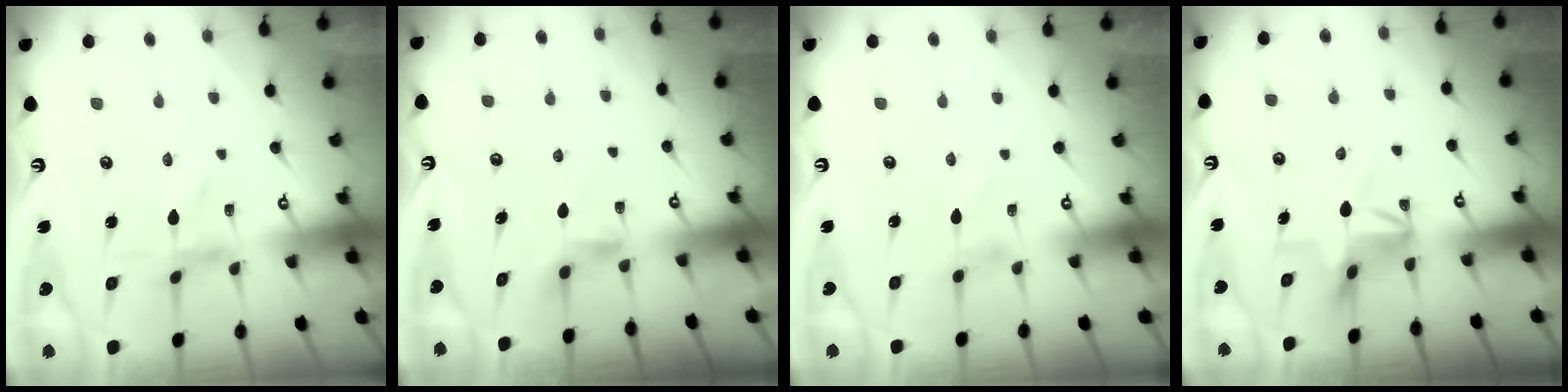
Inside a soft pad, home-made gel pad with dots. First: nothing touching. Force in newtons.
{"total": 3.9, "press": 3.8, "slide": 0.4}
{"total": 0.6, "press": 0.6, "slide": 0.2}
{"total": 5.0, "press": 5.0, "slide": 0.4}